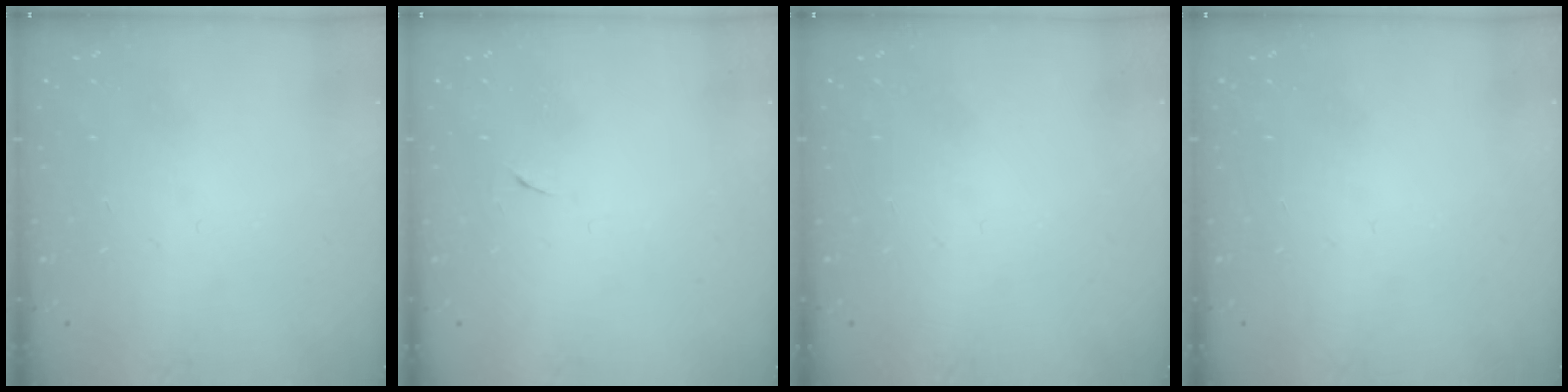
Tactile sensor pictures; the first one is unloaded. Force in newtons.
{"total": 3.8, "press": 3.7, "slide": 0.8}
{"total": 0.0}
{"total": 0.0}